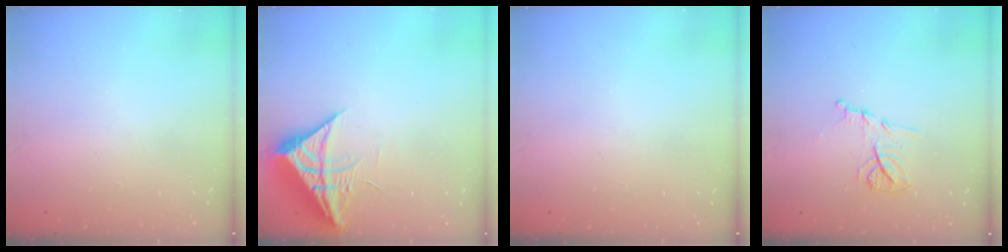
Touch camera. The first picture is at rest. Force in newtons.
{"total": 9.4, "press": 9.3, "slide": 1.0}
{"total": 0.0}
{"total": 10.3, "press": 10.3, "slide": 0.5}